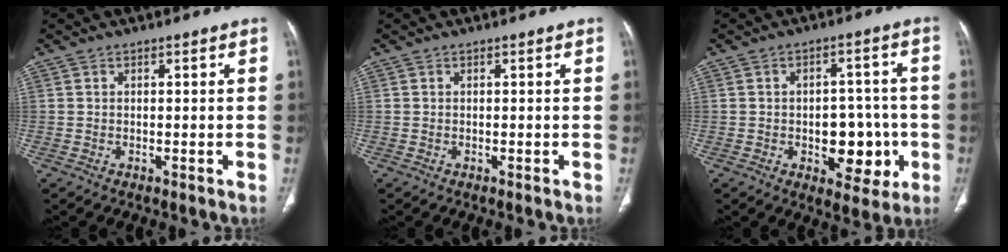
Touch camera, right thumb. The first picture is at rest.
{"total": 0.0}
{"total": 10.9, "force": [-2.4, 6.8, 8.1], "torque": [-0.061, 0.021, -0.022]}